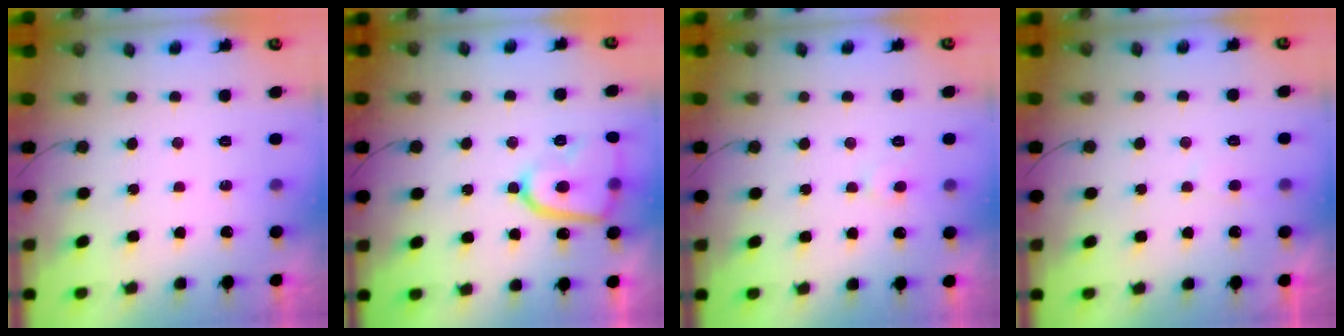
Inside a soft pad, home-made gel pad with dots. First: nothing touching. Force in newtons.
{"total": 13.6, "press": 13.5, "slide": 0.9}
{"total": 4.6, "press": 4.6, "slide": 0.4}
{"total": 3.6, "press": 3.6, "slide": 0.5}